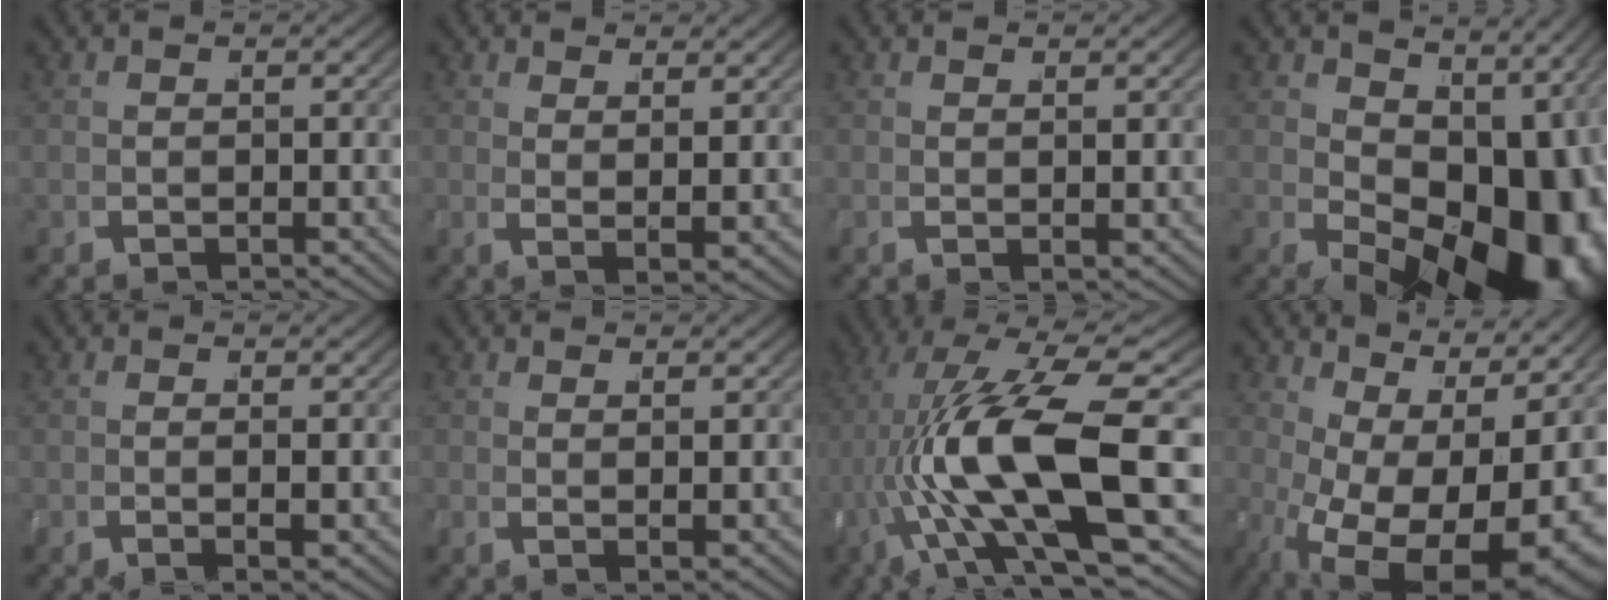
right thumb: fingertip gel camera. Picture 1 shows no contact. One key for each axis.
{"total": 2.8, "fx": 2.1, "fy": 0.2, "fz": 1.9, "tx": -0.034, "ty": 0.001, "tz": 0.039}
{"total": 0.9, "fx": 0.5, "fy": 0.2, "fz": 0.7, "tx": -0.021, "ty": 0.002, "tz": 0.008}
{"total": 15.0, "fx": -1.5, "fy": 8.9, "fz": 11.9, "tx": -0.178, "ty": -0.044, "tz": 0.005}
{"total": 1.4, "fx": 0.3, "fy": 0.5, "fz": 1.3, "tx": -0.032, "ty": 0.002, "tz": 0.004}
{"total": 1.8, "fx": 1.3, "fy": 0.1, "fz": 1.3, "tx": -0.026, "ty": 0.002, "tz": 0.025}
{"total": 14.8, "fx": 1.2, "fy": 5.9, "fz": 13.5, "tx": -0.285, "ty": -0.018, "tz": 0.039}
{"total": 13.4, "fx": -0.1, "fy": 7.5, "fz": 11.0, "tx": -0.198, "ty": -0.056, "tz": 0.043}